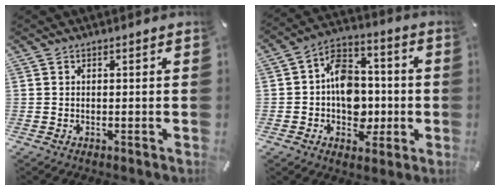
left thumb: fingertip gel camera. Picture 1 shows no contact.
{"total": 12.3, "force": [-1.9, 9.9, 7.0], "torque": [-0.105, 0.027, -0.030]}